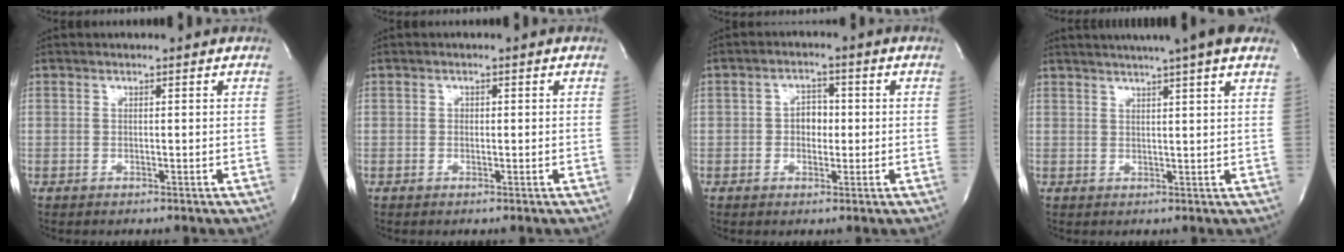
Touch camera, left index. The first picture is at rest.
{"total": 0.6, "force": [0.0, 0.5, 0.3], "torque": [-0.003, -0.001, -0.003]}
{"total": 3.5, "force": [-0.2, 2.4, 2.5], "torque": [-0.035, 0.008, -0.006]}
{"total": 11.9, "force": [9.5, -0.1, 7.2], "torque": [-0.115, 0.027, 0.109]}